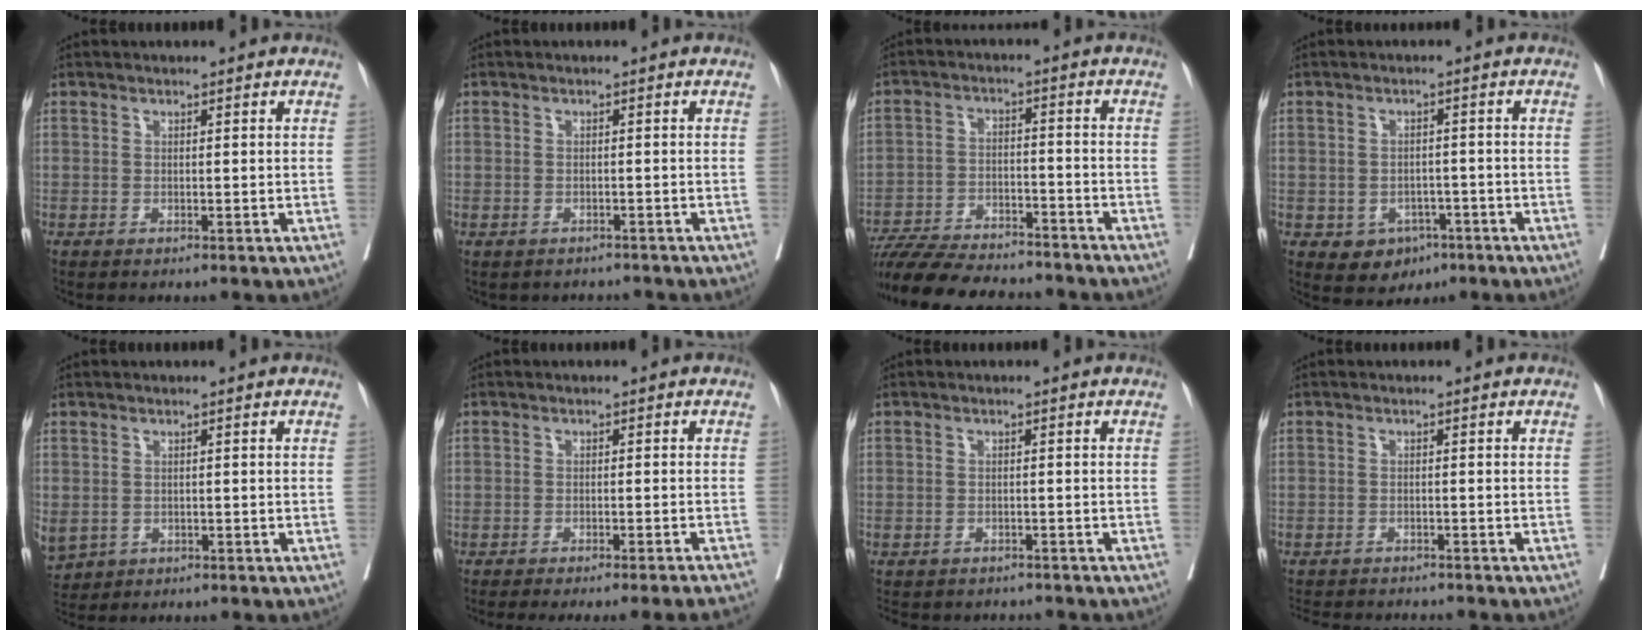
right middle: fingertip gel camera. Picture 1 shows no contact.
{"total": 3.2, "force": [-2.7, 1.6, 0.4], "torque": [-0.008, 0.008, -0.033]}
{"total": 15.7, "force": [-14.2, 3.0, 6.0], "torque": [-0.102, -0.002, -0.216]}
{"total": 5.1, "force": [-2.4, 4.0, 2.0], "torque": [-0.023, 0.005, -0.024]}
{"total": 7.5, "force": [-2.5, 6.4, 3.1], "torque": [-0.097, -0.004, -0.029]}
{"total": 12.5, "force": [-11.6, -0.9, 4.7], "torque": [-0.046, -0.028, -0.145]}
{"total": 8.2, "force": [-7.2, 3.3, 1.9], "torque": [-0.035, -0.001, -0.089]}
{"total": 8.3, "force": [-7.8, 1.7, 2.2], "torque": [-0.033, -0.003, -0.107]}